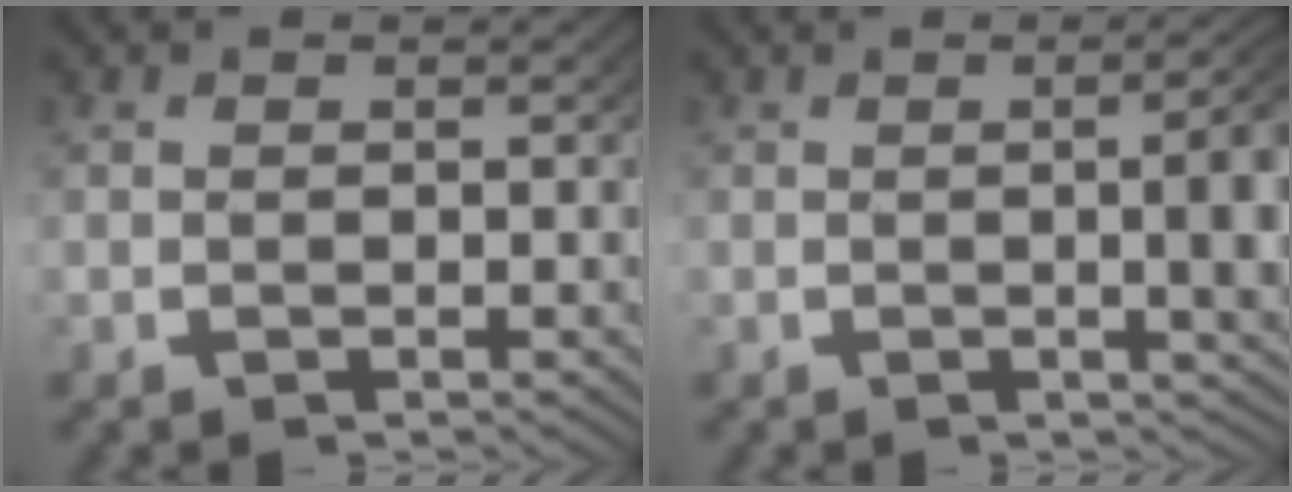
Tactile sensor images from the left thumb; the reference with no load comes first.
{"total": 6.3, "force": [0.0, 1.9, 6.1], "torque": [-0.075, 0.004, -0.004]}